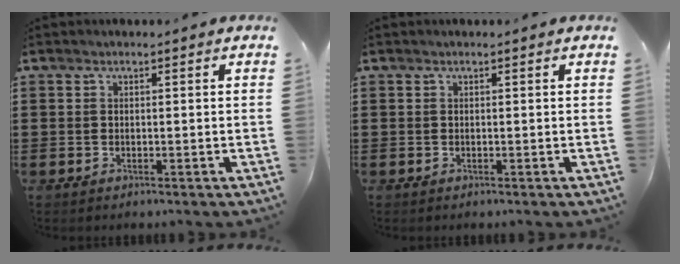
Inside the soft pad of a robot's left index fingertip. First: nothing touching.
{"total": 0.0}